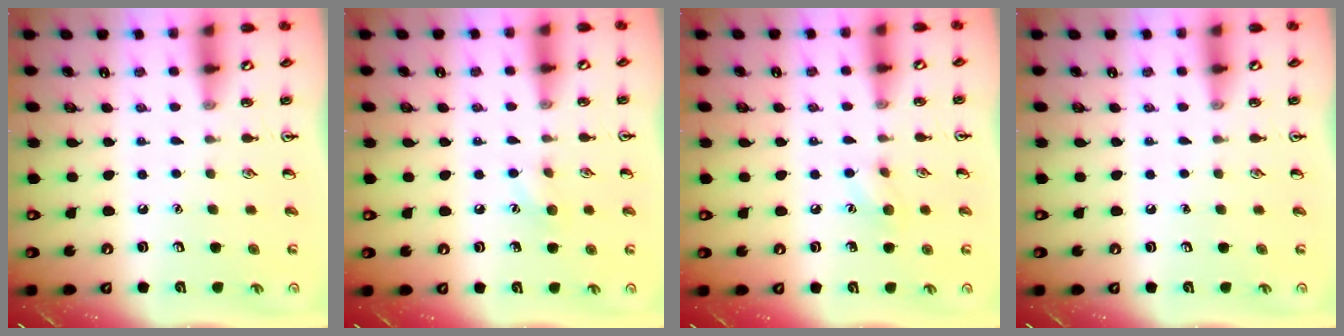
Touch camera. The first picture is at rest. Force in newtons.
{"total": 6.5, "press": 6.3, "slide": 1.6}
{"total": 7.1, "press": 6.9, "slide": 1.8}
{"total": 0.0}